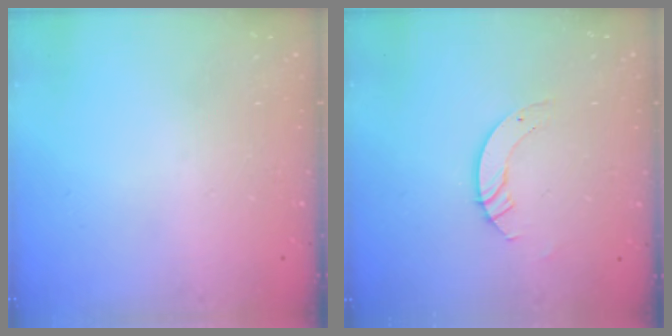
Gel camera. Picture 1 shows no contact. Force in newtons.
{"total": 4.4, "press": 4.4, "slide": 0.1}